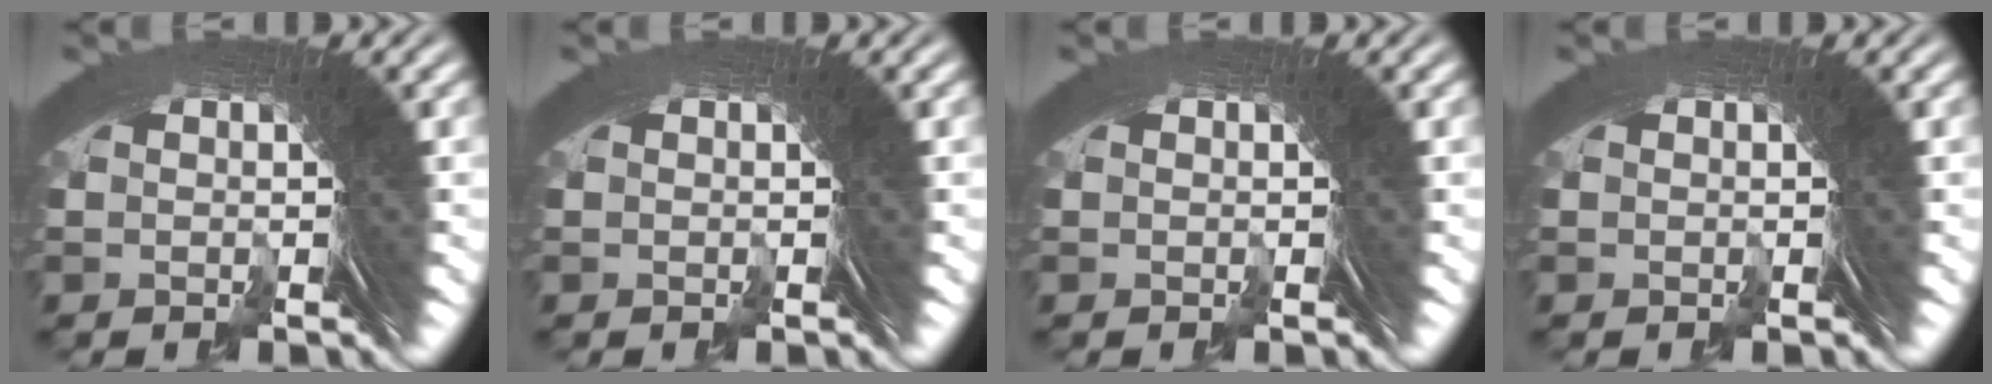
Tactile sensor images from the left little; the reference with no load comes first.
{"total": 0.0}
{"total": 0.0}
{"total": 0.0}